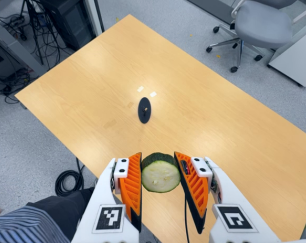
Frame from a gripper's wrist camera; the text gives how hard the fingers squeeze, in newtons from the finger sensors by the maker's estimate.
{"total": 11.7, "left": 10.0, "right": 13.3}